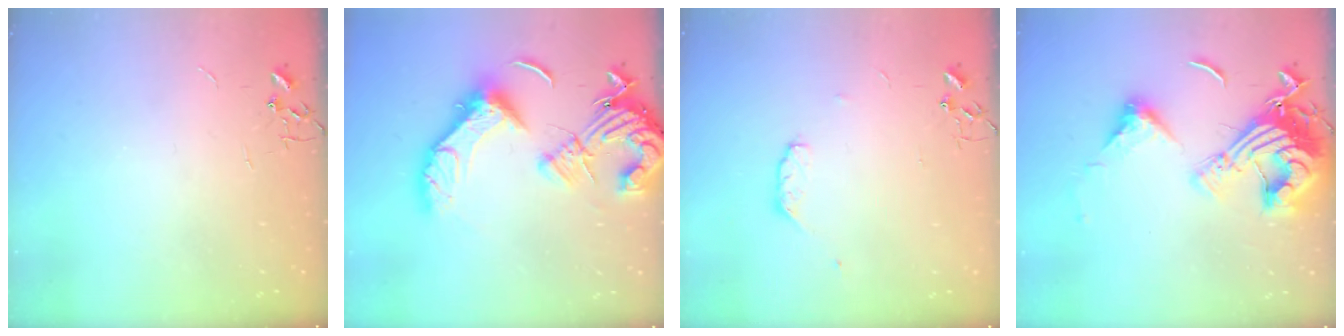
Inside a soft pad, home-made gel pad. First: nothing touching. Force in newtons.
{"total": 20.2, "press": 20.1, "slide": 2.4}
{"total": 5.3, "press": 5.2, "slide": 1.0}
{"total": 18.8, "press": 18.7, "slide": 1.8}